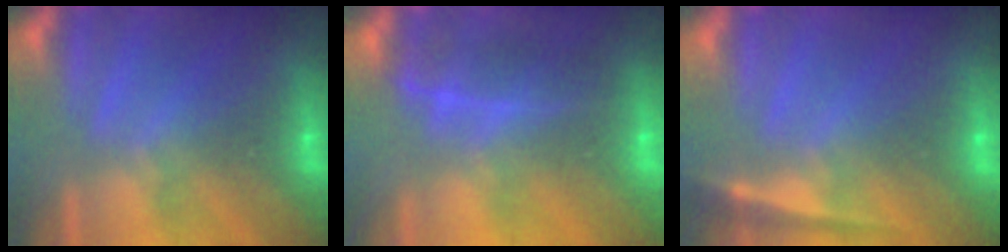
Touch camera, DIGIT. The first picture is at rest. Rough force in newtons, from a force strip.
{"total": 2.0}
{"total": 1.9}